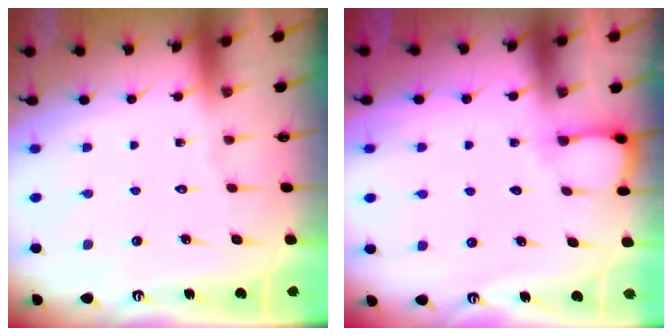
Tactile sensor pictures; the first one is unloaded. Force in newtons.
{"total": 2.6, "press": 2.6, "slide": 0.3}